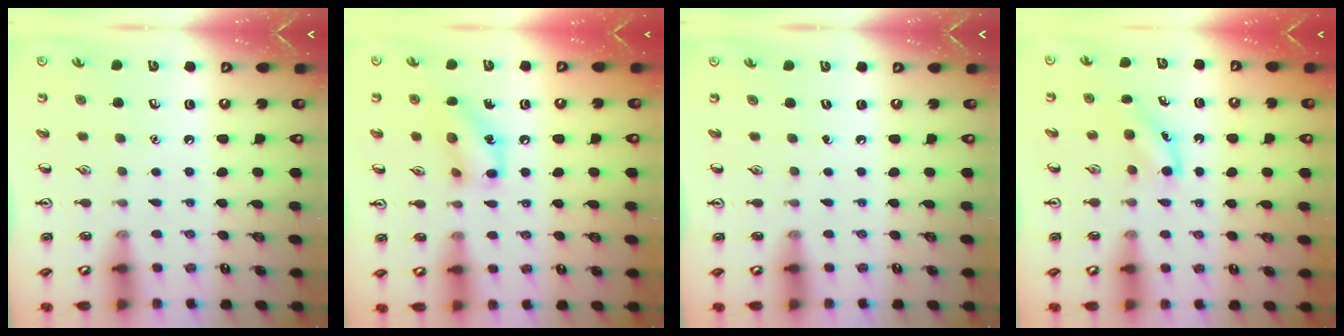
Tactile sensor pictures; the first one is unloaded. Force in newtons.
{"total": 11.6, "press": 11.4, "slide": 1.9}
{"total": 0.0}
{"total": 4.1, "press": 3.9, "slide": 1.2}